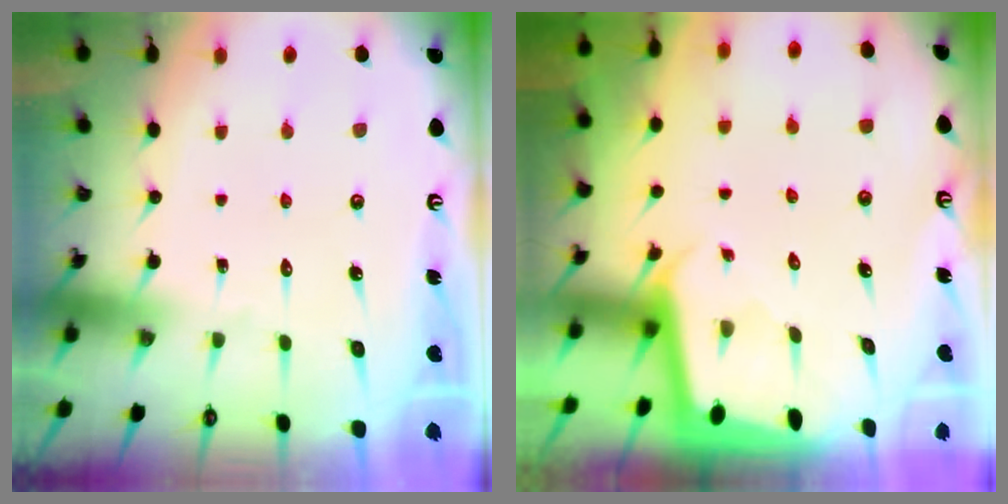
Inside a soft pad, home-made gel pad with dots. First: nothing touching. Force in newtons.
{"total": 2.0, "press": 2.0, "slide": 0.1}